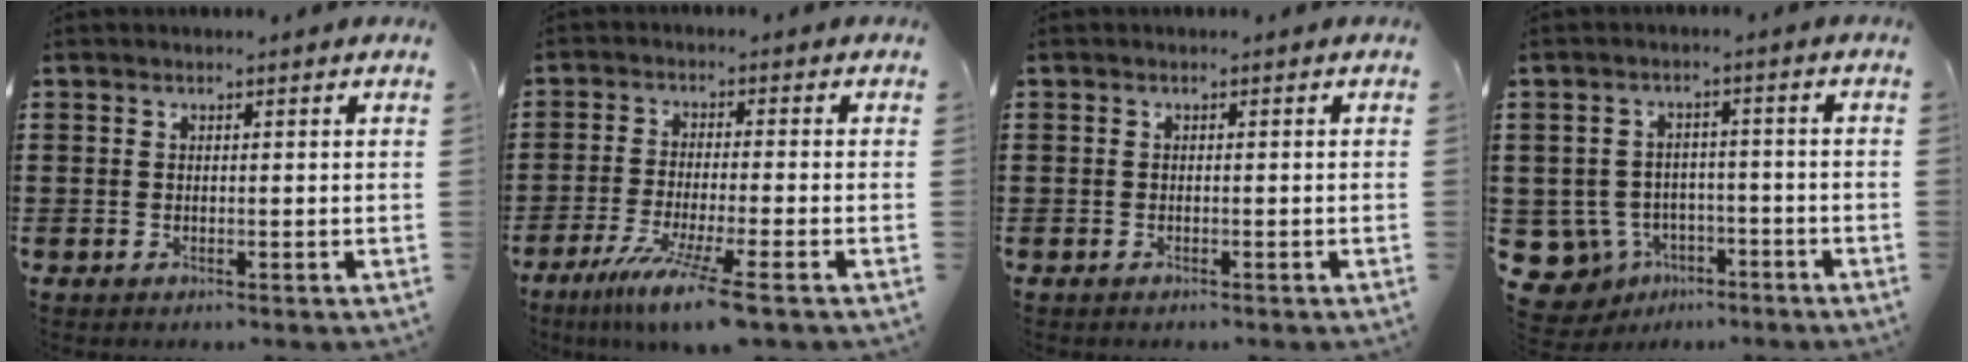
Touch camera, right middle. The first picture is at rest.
{"total": 8.0, "force": [-5.6, -0.2, 5.7], "torque": [-0.108, -0.016, -0.102]}
{"total": 0.5, "force": [-0.4, 0.3, -0.1], "torque": [0.002, 0.001, -0.009]}
{"total": 5.7, "force": [-3.5, 4.2, 1.6], "torque": [-0.064, 0.009, -0.070]}